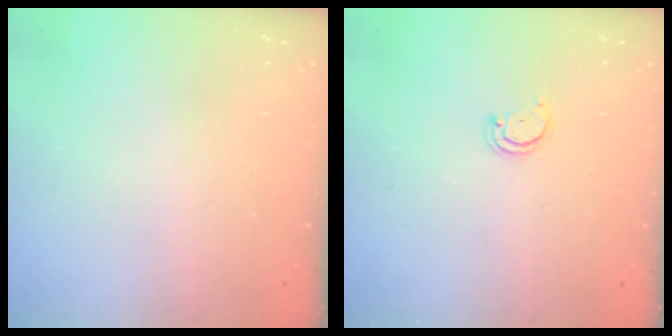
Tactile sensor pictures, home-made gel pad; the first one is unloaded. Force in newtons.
{"total": 2.1, "press": 2.1, "slide": 0.2}